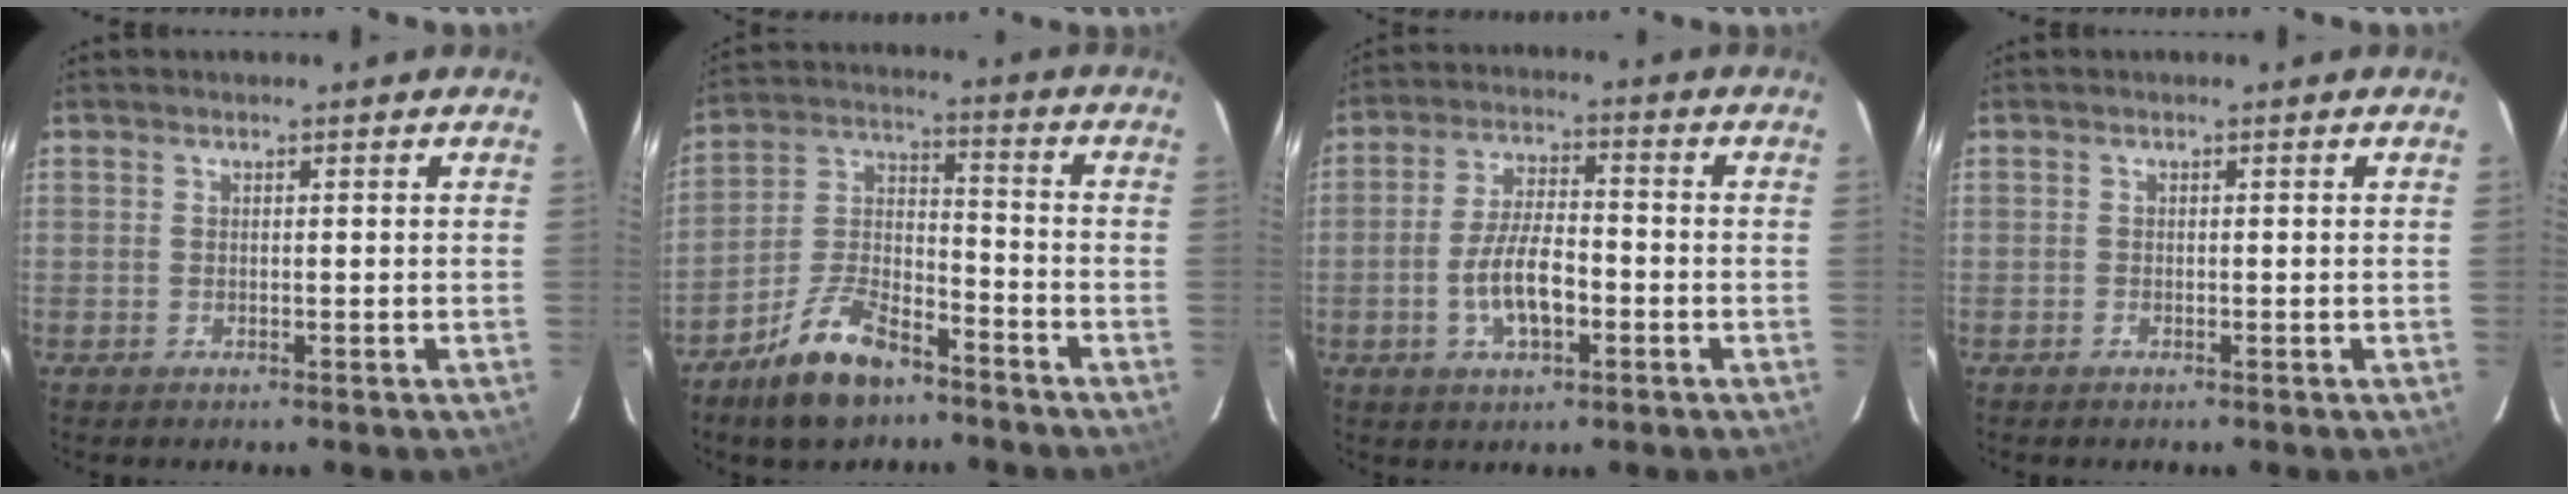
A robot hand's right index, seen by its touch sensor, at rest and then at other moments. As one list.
[{"total": 12.8, "force": [-8.9, 5.5, 7.3], "torque": [-0.154, 0.018, -0.161]}, {"total": 8.4, "force": [-2.8, 3.3, 7.2], "torque": [-0.144, 0.004, -0.047]}, {"total": 0.0}]